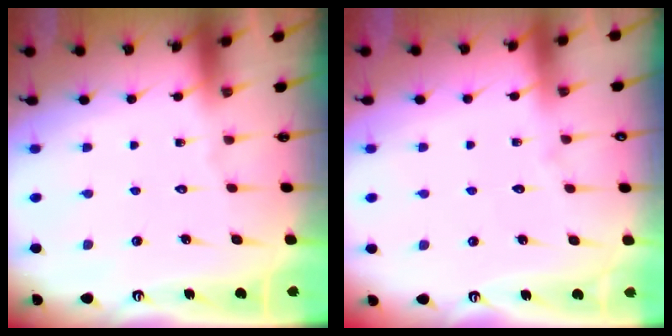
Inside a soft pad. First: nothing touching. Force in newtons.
{"total": 3.2, "press": 3.2, "slide": 0.5}